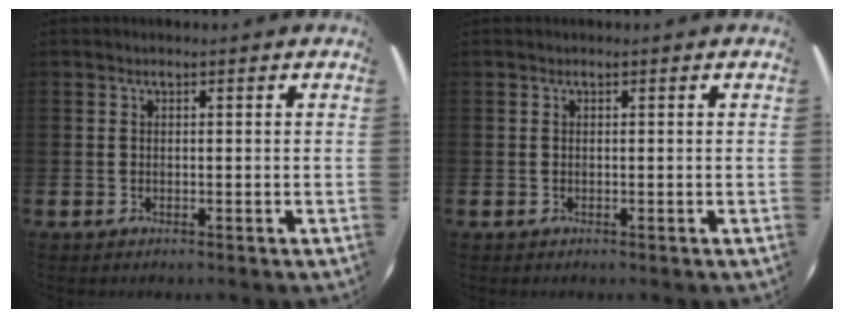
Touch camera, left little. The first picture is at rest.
{"total": 0.0}